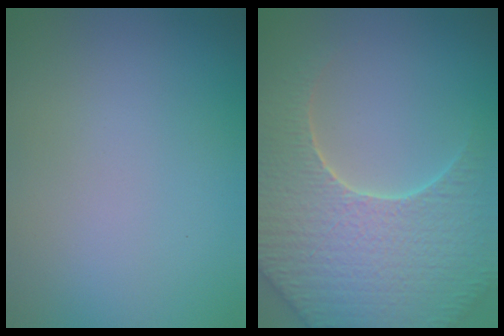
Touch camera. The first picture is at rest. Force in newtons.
{"total": 7.9, "press": 7.6, "slide": 2.2}